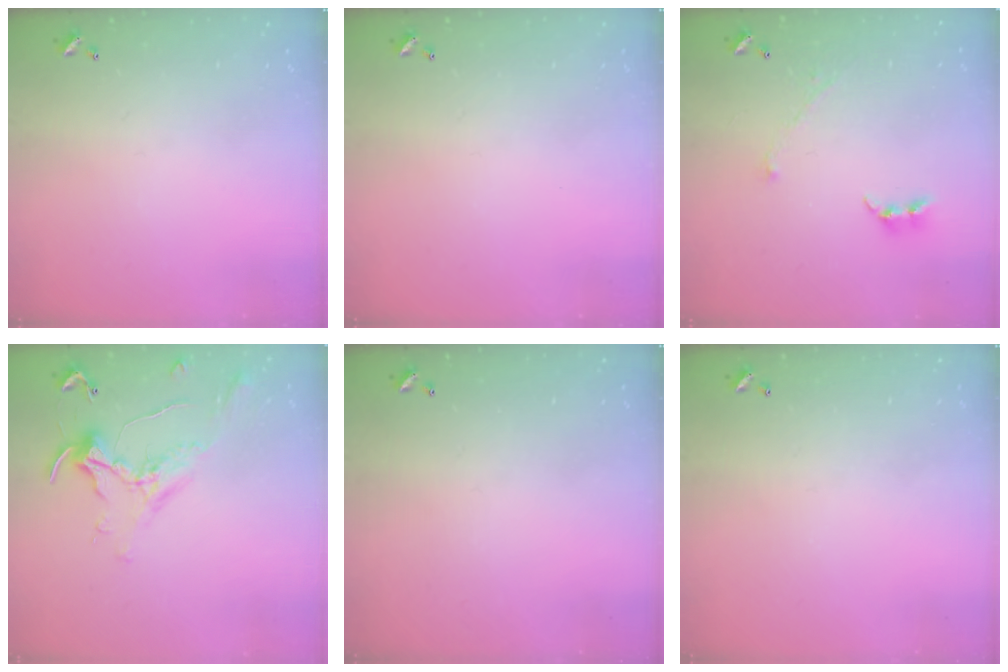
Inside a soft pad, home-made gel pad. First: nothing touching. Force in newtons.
{"total": 0.0}
{"total": 2.9, "press": 2.9, "slide": 0.4}
{"total": 1.1, "press": 1.0, "slide": 0.4}
{"total": 0.0}
{"total": 0.0}